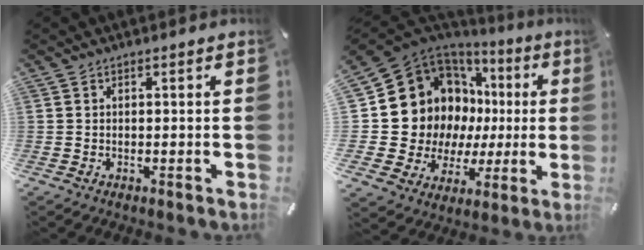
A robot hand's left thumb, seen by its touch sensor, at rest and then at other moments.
{"total": 15.9, "force": [5.0, 13.4, 6.9], "torque": [-0.131, -0.064, 0.119]}